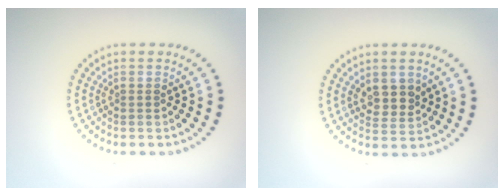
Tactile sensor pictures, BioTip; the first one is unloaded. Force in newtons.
{"total": 2.6, "press": 2.4, "slide": 1.0}